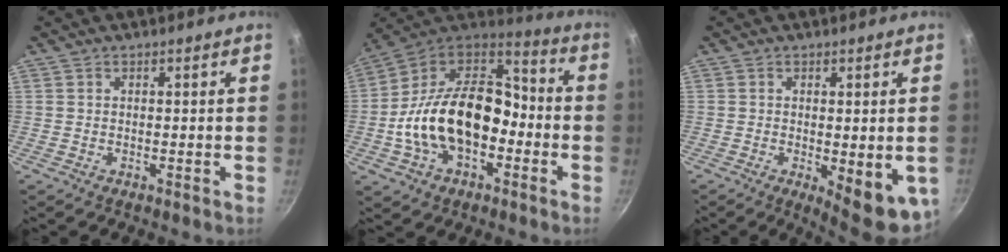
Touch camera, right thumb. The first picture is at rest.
{"total": 23.3, "force": [-4.9, 15.1, 17.1], "torque": [-0.282, 0.064, -0.096]}
{"total": 9.8, "force": [-1.8, 3.2, 9.1], "torque": [-0.094, -0.007, -0.013]}